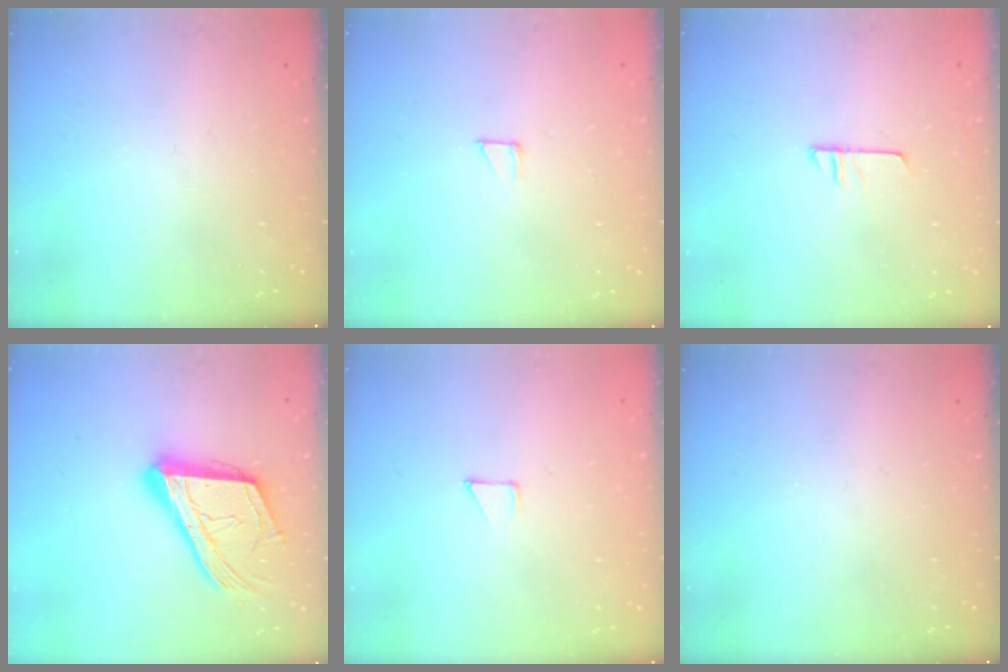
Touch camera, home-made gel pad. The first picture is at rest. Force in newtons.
{"total": 2.3, "press": 2.3, "slide": 0.2}
{"total": 6.4, "press": 6.4, "slide": 0.3}
{"total": 21.0, "press": 20.8, "slide": 2.7}
{"total": 2.8, "press": 2.8, "slide": 0.2}
{"total": 0.0}